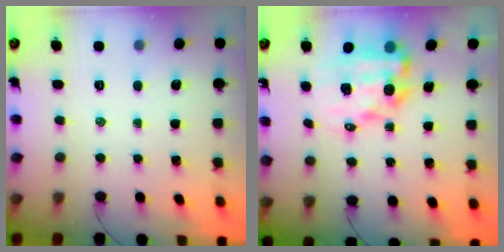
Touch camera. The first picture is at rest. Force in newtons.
{"total": 12.6, "press": 12.2, "slide": 3.3}